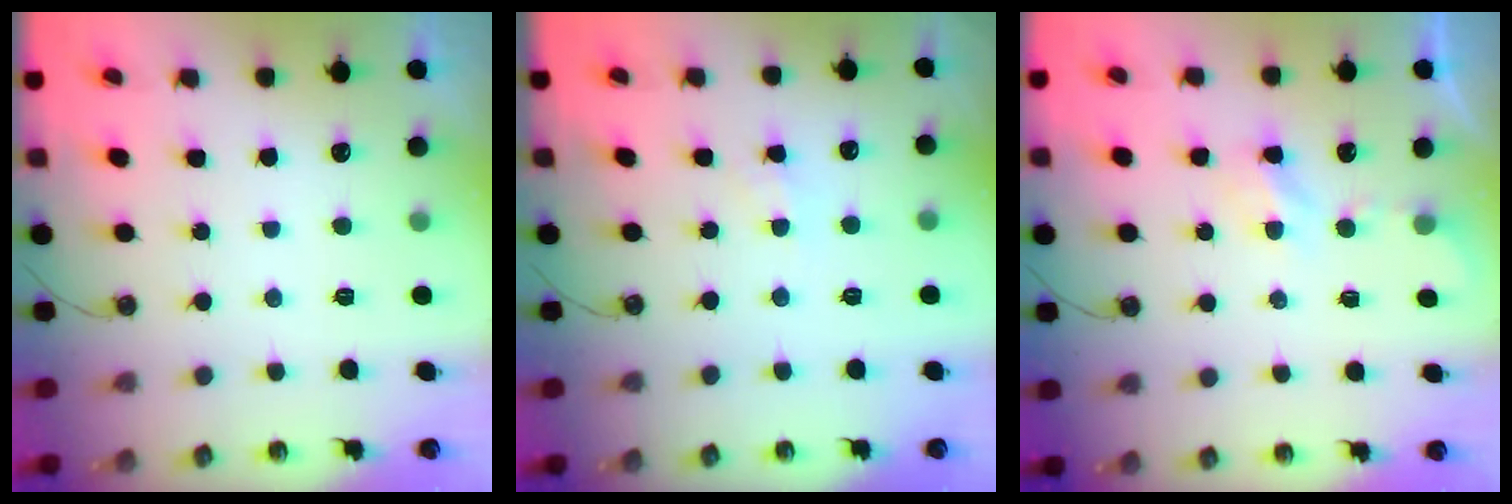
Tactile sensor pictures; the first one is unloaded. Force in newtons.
{"total": 2.7, "press": 2.7, "slide": 0.4}
{"total": 3.4, "press": 3.3, "slide": 0.5}